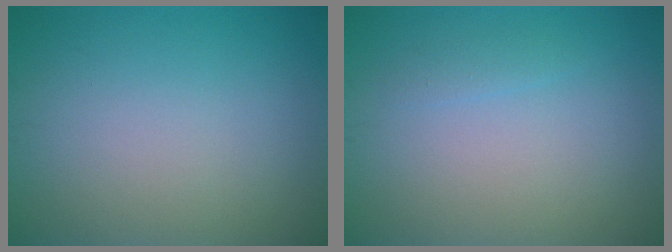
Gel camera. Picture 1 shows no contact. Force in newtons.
{"total": 0.8, "press": 0.8, "slide": 0.0}